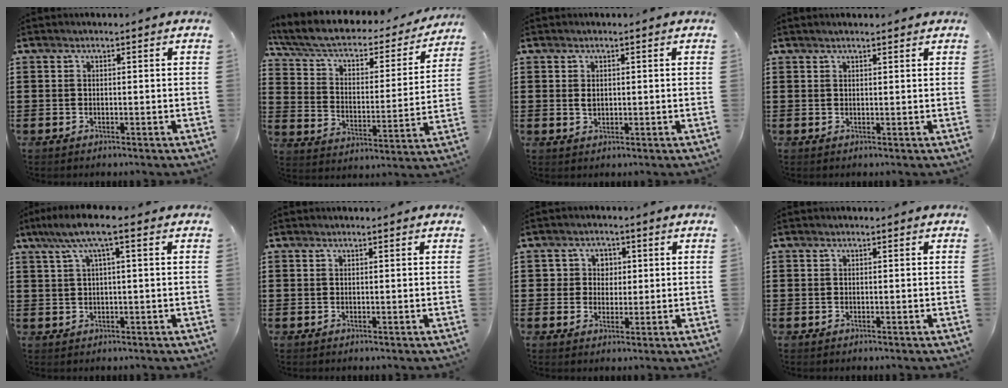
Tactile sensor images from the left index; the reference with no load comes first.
{"total": 5.5, "force": [3.6, 2.7, 3.1], "torque": [-0.077, -0.025, 0.058]}
{"total": 1.4, "force": [0.3, 0.8, 1.1], "torque": [-0.024, 0.005, 0.006]}
{"total": 1.1, "force": [0.9, 0.0, 0.5], "torque": [-0.010, 0.000, 0.018]}
{"total": 5.5, "force": [1.6, 0.7, 5.2], "torque": [-0.111, 0.004, 0.022]}
{"total": 0.0}
{"total": 3.2, "force": [0.6, 3.1, 0.7], "torque": [-0.031, 0.011, 0.005]}
{"total": 0.0}